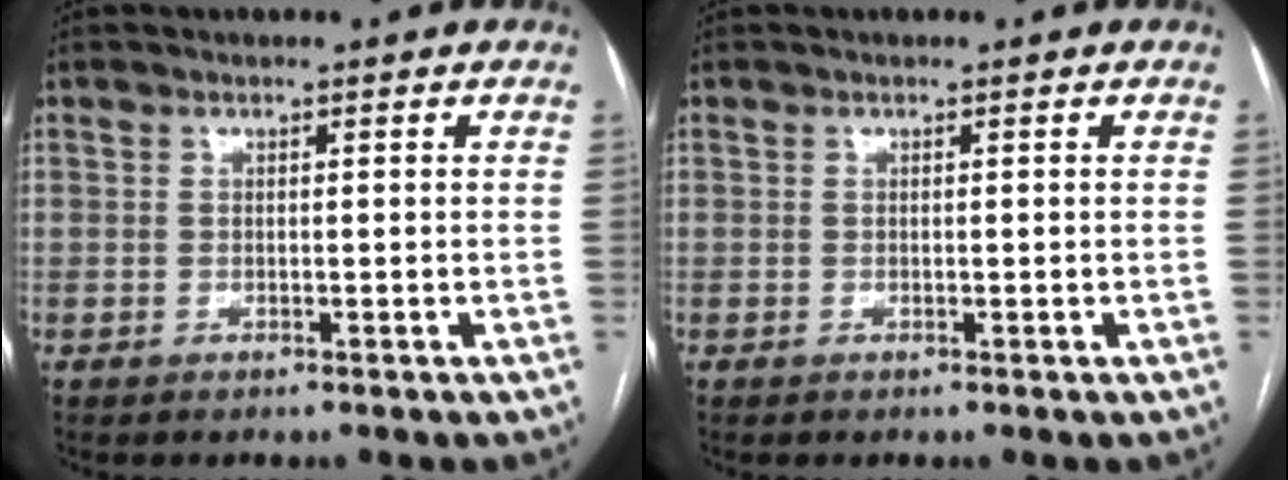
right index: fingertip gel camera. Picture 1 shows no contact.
{"total": 0.0}